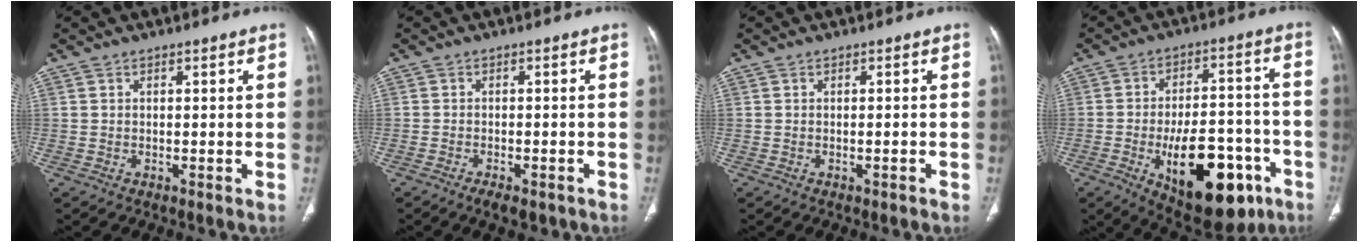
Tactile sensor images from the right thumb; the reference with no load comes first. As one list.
[{"total": 4.1, "force": [-2.9, 1.6, 2.4], "torque": [-0.031, 0.008, -0.040]}, {"total": 0.7, "force": [-0.4, 0.0, 0.6], "torque": [-0.010, 0.002, -0.002]}, {"total": 21.6, "force": [-8.8, 10.5, 16.7], "torque": [-0.214, 0.038, -0.109]}]